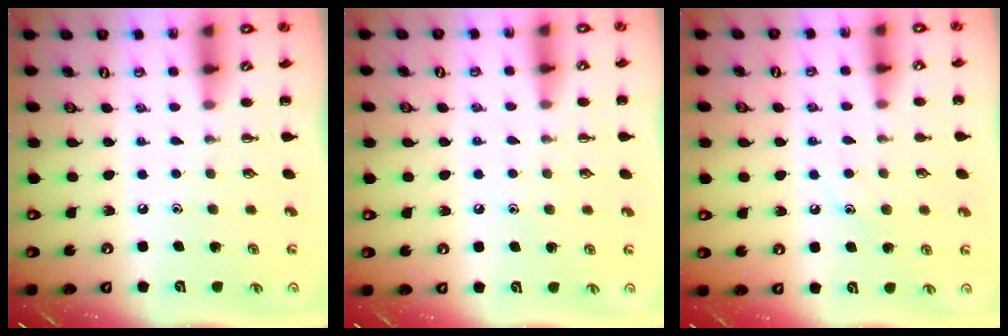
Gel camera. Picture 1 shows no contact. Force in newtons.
{"total": 6.5, "press": 6.2, "slide": 2.0}
{"total": 8.3, "press": 8.2, "slide": 1.4}